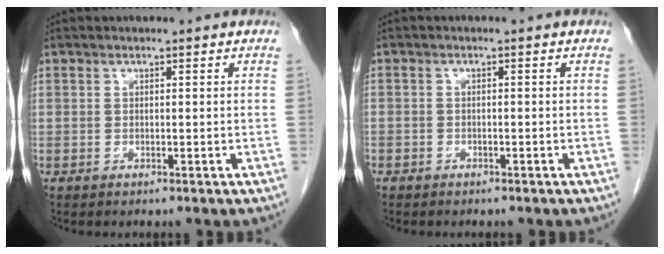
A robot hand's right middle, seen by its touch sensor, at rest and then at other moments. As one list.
[{"total": 1.5, "force": [-1.2, 0.8, 0.3], "torque": [-0.013, 0.000, -0.017]}]